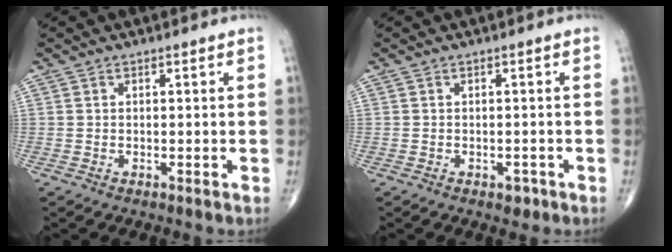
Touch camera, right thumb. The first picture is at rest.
{"total": 1.5, "force": [-0.8, 1.0, 0.8], "torque": [-0.004, 0.003, -0.008]}